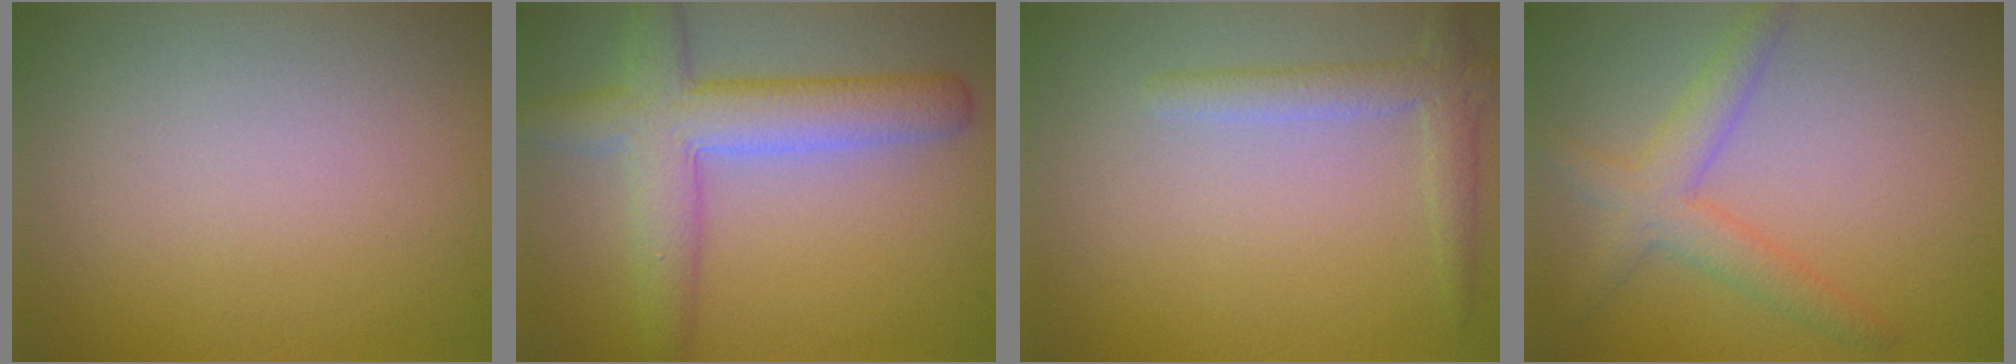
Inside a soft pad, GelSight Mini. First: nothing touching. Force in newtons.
{"total": 6.2, "press": 6.2, "slide": 0.2}
{"total": 2.3, "press": 2.3, "slide": 0.2}
{"total": 3.3, "press": 3.3, "slide": 0.1}